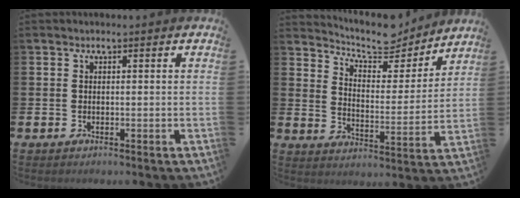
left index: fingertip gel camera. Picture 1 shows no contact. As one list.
[{"total": 8.4, "force": [7.8, 2.4, 2.0], "torque": [-0.058, -0.060, 0.136]}]